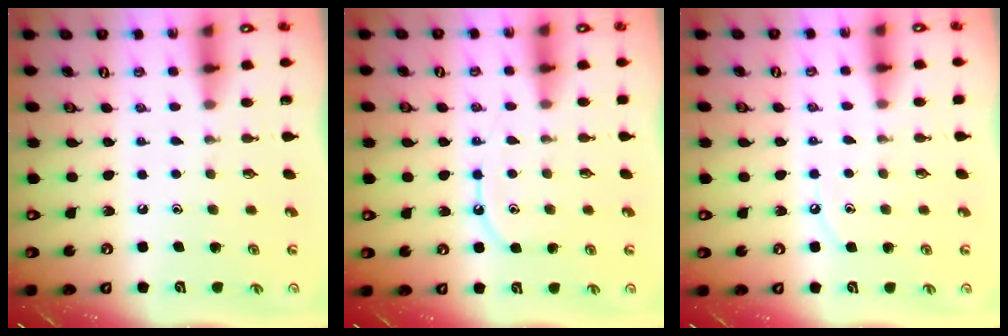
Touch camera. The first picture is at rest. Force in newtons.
{"total": 7.5, "press": 7.5, "slide": 0.8}
{"total": 4.5, "press": 4.4, "slide": 0.6}